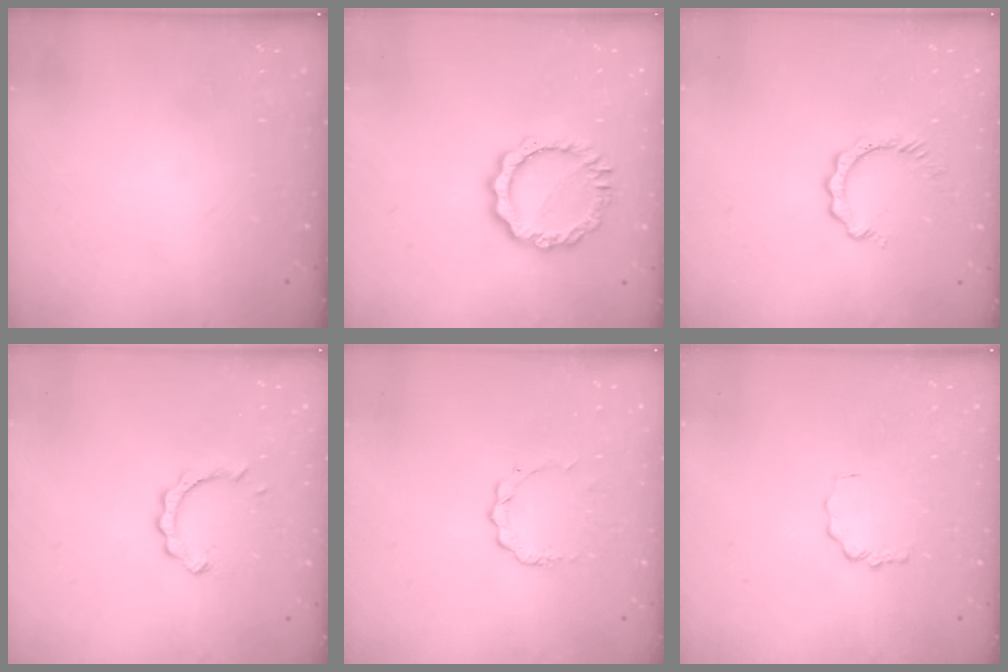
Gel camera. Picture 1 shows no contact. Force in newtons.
{"total": 9.8, "press": 9.8, "slide": 0.9}
{"total": 2.8, "press": 2.8, "slide": 0.5}
{"total": 5.1, "press": 5.1, "slide": 0.1}
{"total": 4.9, "press": 4.9, "slide": 0.5}
{"total": 2.1, "press": 2.1, "slide": 0.3}